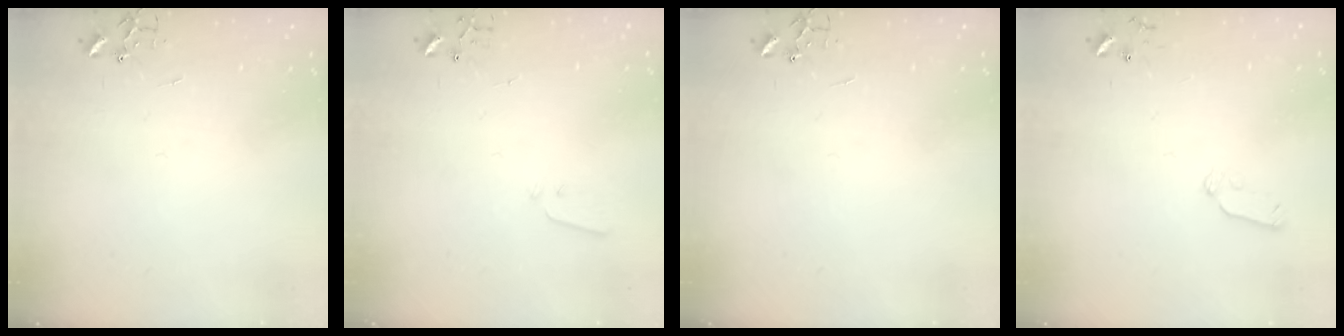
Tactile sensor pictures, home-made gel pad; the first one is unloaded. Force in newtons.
{"total": 2.1, "press": 2.0, "slide": 0.4}
{"total": 0.0}
{"total": 5.9, "press": 5.9, "slide": 0.8}